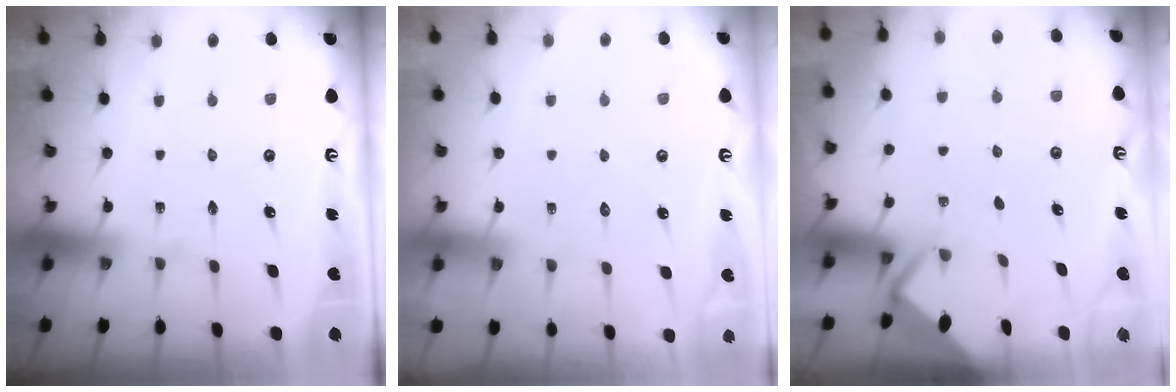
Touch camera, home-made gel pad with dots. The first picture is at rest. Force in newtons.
{"total": 2.5, "press": 2.4, "slide": 0.4}
{"total": 2.7, "press": 2.7, "slide": 0.1}